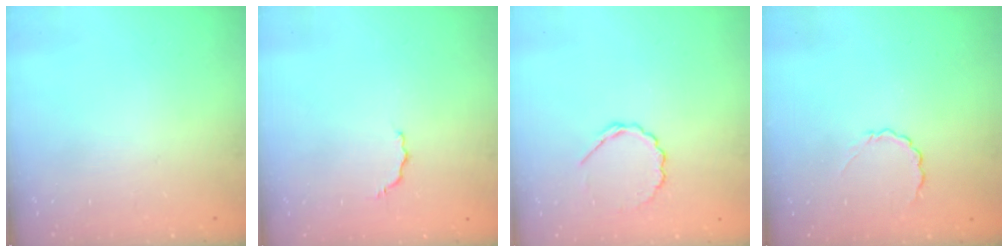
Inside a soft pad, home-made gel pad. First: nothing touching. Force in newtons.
{"total": 3.7, "press": 3.7, "slide": 0.8}
{"total": 5.8, "press": 5.6, "slide": 1.8}
{"total": 3.8, "press": 3.6, "slide": 1.1}